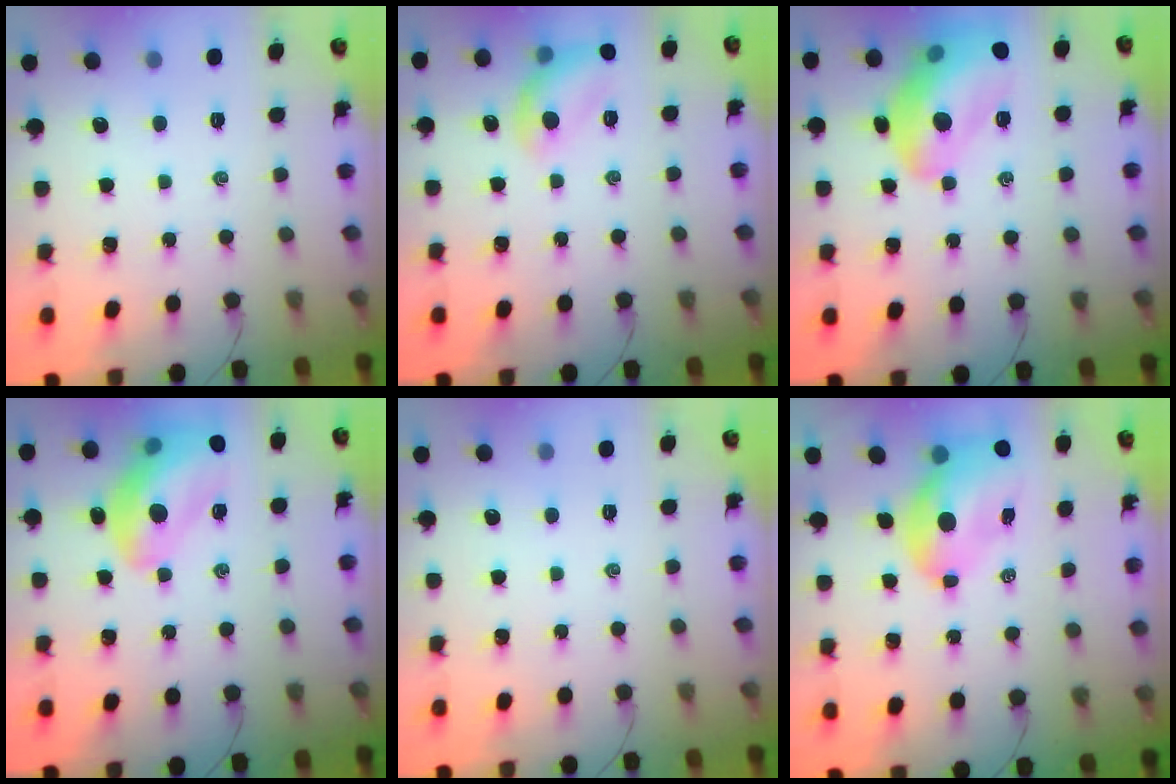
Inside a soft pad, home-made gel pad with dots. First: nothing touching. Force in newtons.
{"total": 11.6, "press": 11.6, "slide": 0.6}
{"total": 19.4, "press": 19.2, "slide": 3.1}
{"total": 16.7, "press": 16.4, "slide": 3.1}
{"total": 0.0}
{"total": 7.6, "press": 7.3, "slide": 2.2}